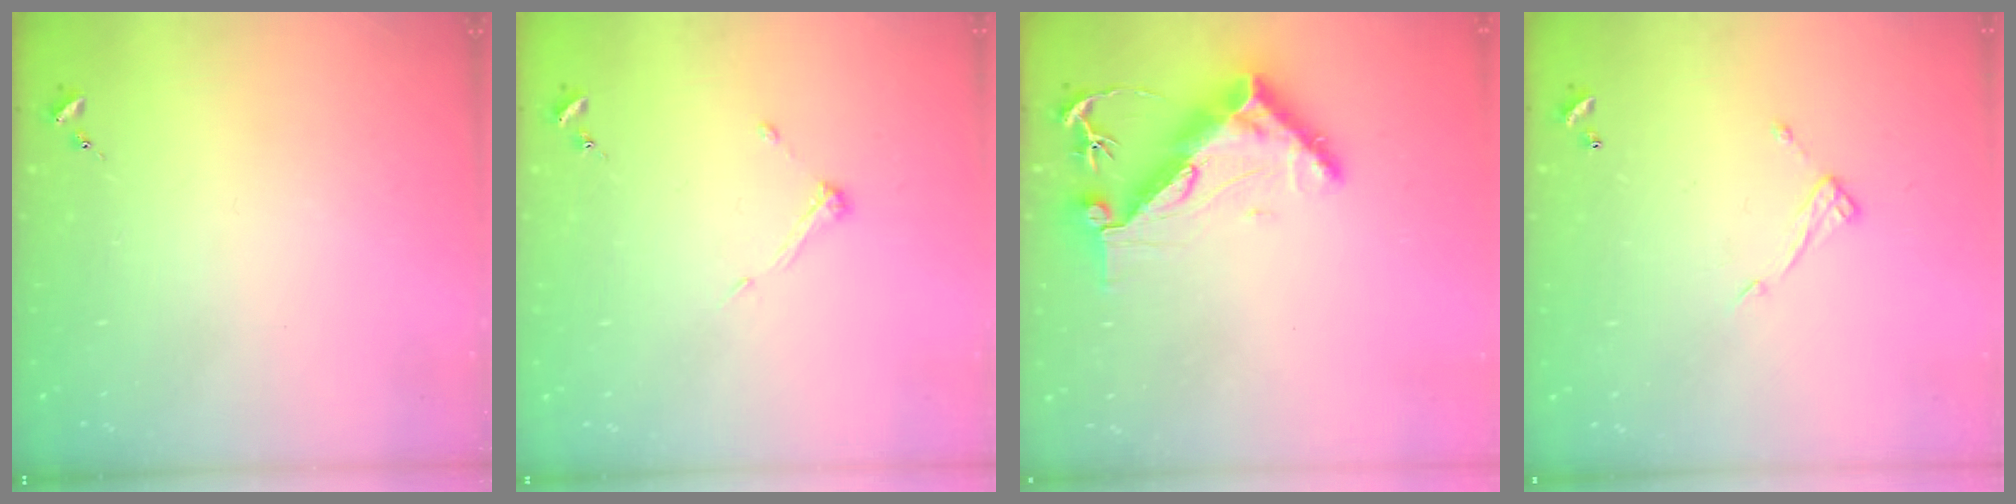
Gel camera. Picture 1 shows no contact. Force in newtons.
{"total": 4.3, "press": 4.3, "slide": 0.2}
{"total": 12.8, "press": 12.8, "slide": 1.2}
{"total": 8.2, "press": 8.1, "slide": 0.4}